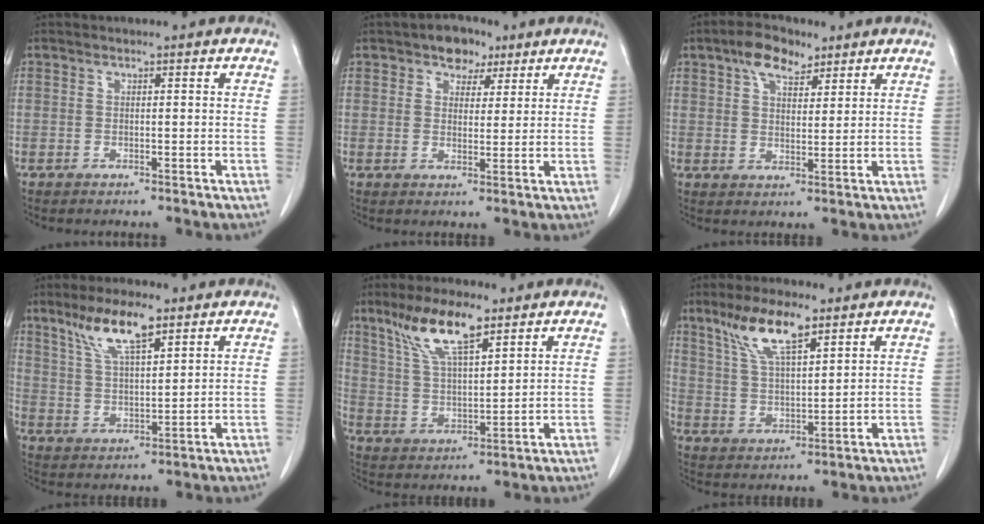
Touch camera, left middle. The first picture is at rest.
{"total": 5.0, "force": [3.2, 3.3, 2.1], "torque": [-0.025, 0.013, 0.051]}
{"total": 6.3, "force": [4.0, 3.0, 3.8], "torque": [-0.068, 0.016, 0.070]}
{"total": 8.7, "force": [5.7, 1.8, 6.3], "torque": [-0.128, 0.007, 0.111]}
{"total": 10.4, "force": [6.8, 2.4, 7.5], "torque": [-0.152, 0.012, 0.134]}
{"total": 9.5, "force": [6.1, 2.2, 6.9], "torque": [-0.141, 0.010, 0.120]}